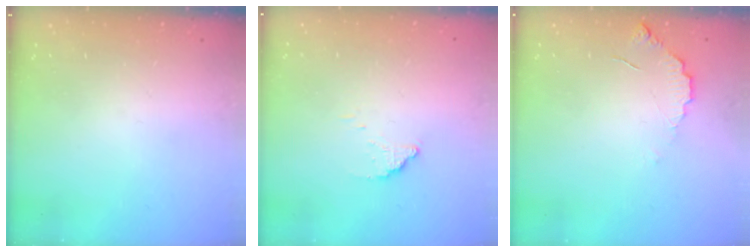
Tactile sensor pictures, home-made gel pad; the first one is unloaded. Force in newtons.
{"total": 2.8, "press": 2.8, "slide": 0.0}
{"total": 3.9, "press": 3.8, "slide": 0.3}